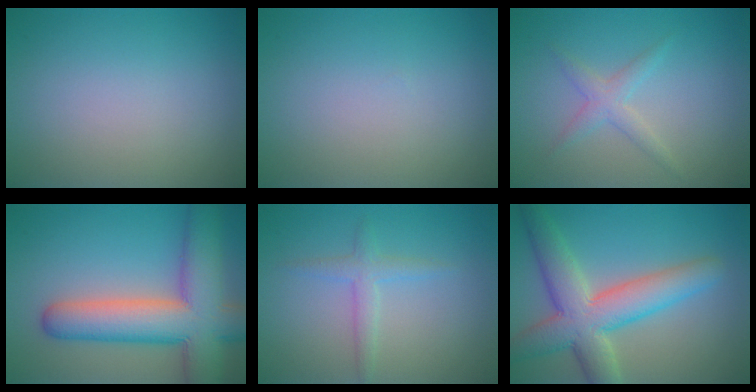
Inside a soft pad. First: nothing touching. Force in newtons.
{"total": 0.0}
{"total": 1.8, "press": 1.8, "slide": 0.1}
{"total": 10.6, "press": 10.6, "slide": 0.6}
{"total": 1.9, "press": 1.9, "slide": 0.2}
{"total": 7.8, "press": 7.8, "slide": 0.5}